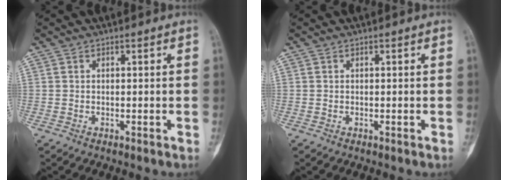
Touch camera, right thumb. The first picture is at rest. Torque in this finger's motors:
{"motor_torque": [0.00, 0.20, -0.11, 0.02, -0.02]}